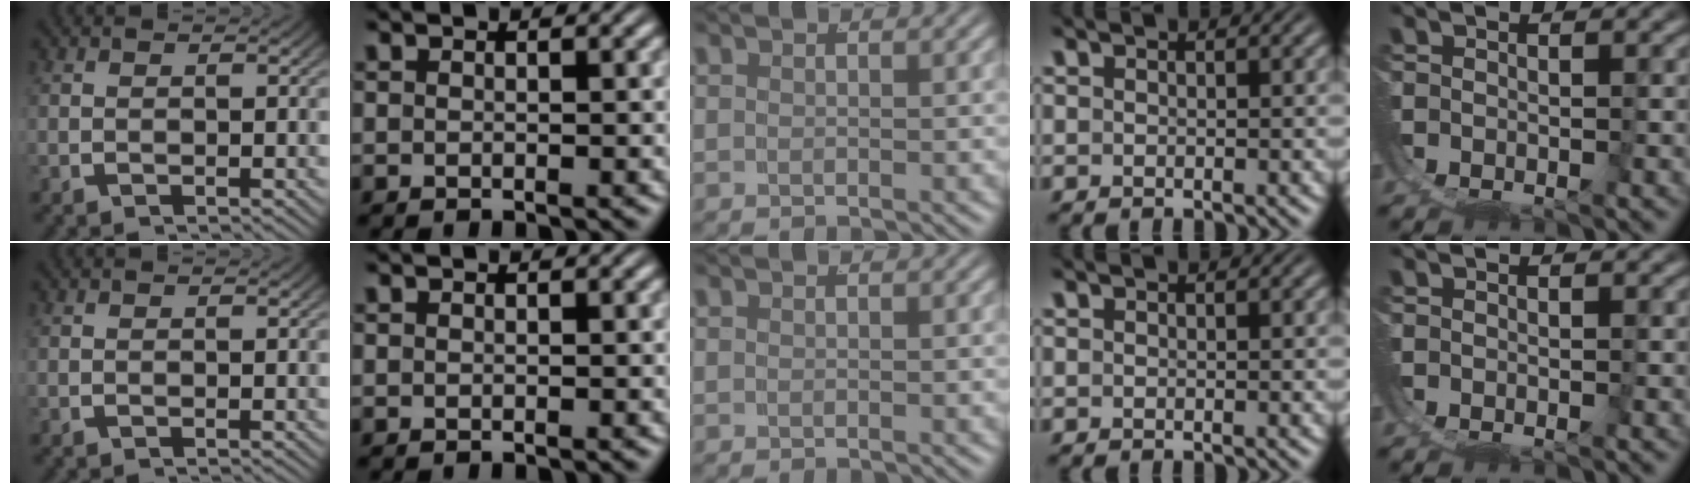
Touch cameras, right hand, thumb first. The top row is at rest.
{}